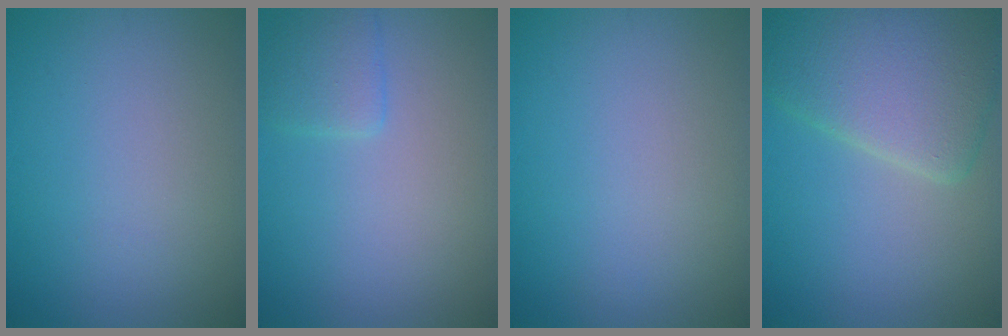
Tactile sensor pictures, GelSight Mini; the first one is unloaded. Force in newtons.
{"total": 1.9, "press": 1.9, "slide": 0.1}
{"total": 0.0}
{"total": 7.1, "press": 7.1, "slide": 0.8}